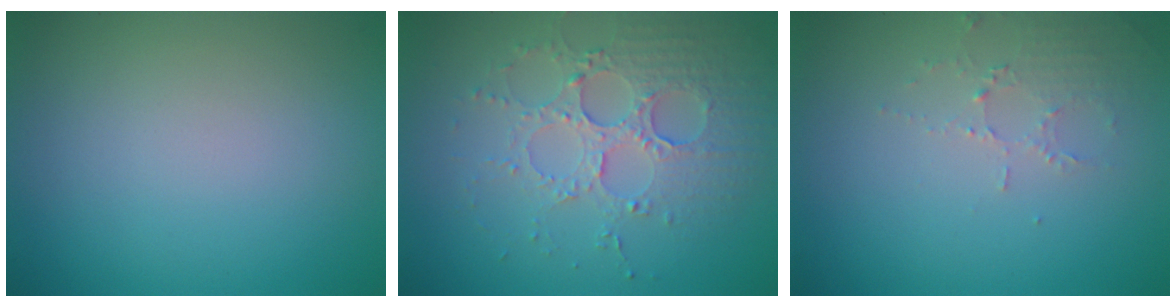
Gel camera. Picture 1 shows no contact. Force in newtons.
{"total": 3.9, "press": 3.7, "slide": 1.3}
{"total": 1.9, "press": 1.8, "slide": 0.4}